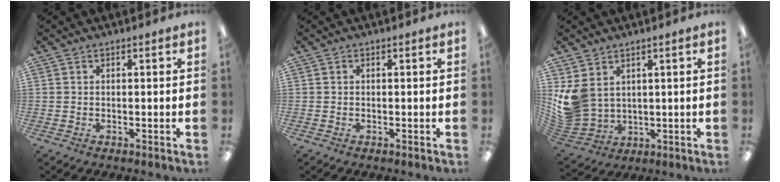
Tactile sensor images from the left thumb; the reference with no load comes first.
{"total": 0.0}
{"total": 9.3, "force": [3.5, 7.1, 5.0], "torque": [-0.121, -0.015, 0.072]}